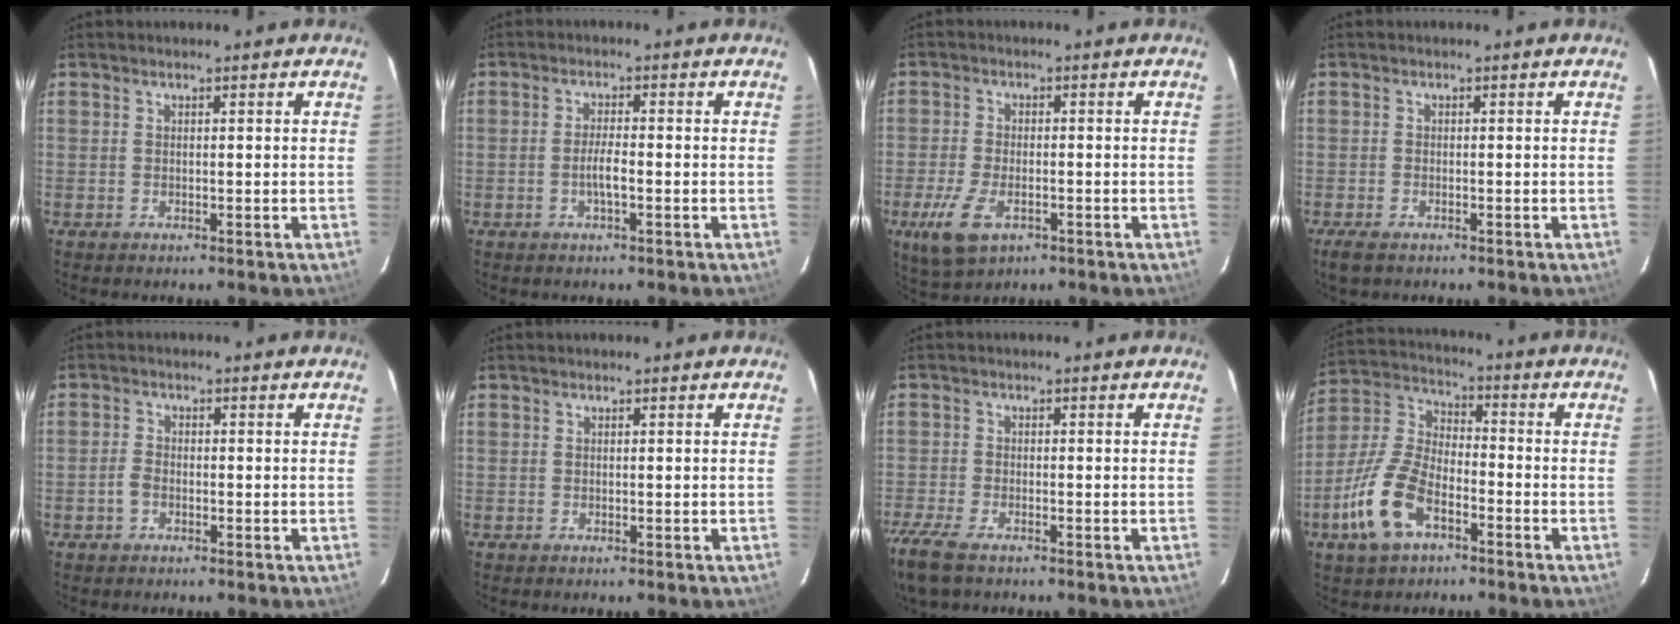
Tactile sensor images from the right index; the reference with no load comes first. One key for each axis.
{"total": 2.8, "fx": -1.0, "fy": 0.4, "fz": 2.6, "tx": -0.051, "ty": 0.001, "tz": -0.019}
{"total": 8.7, "fx": -4.1, "fy": 4.4, "fz": 6.4, "tx": -0.153, "ty": -0.020, "tz": -0.074}
{"total": 3.2, "fx": -2.3, "fy": 1.4, "fz": 1.8, "tx": -0.043, "ty": -0.010, "tz": -0.045}
{"total": 2.3, "fx": -1.3, "fy": 1.5, "fz": 1.3, "tx": -0.031, "ty": 0.003, "tz": -0.029}
{"total": 0.0}
{"total": 9.0, "fx": -6.6, "fy": 3.0, "fz": 5.2, "tx": -0.140, "ty": -0.036, "tz": -0.132}
{"total": 13.6, "fx": -7.0, "fy": 6.7, "fz": 9.6, "tx": -0.217, "ty": 0.003, "tz": -0.139}